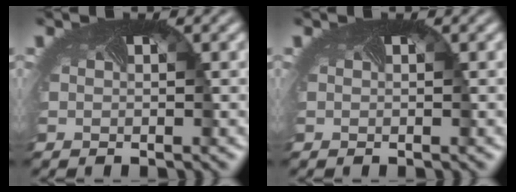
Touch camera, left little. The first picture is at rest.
{"total": 0.0}